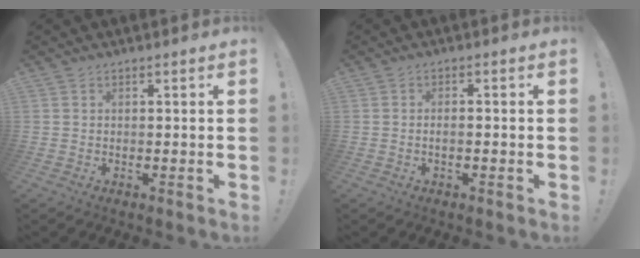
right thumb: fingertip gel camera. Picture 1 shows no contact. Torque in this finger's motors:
{"motor_torque": [-0.17, -0.05, 0.20, -0.09, 0.07]}